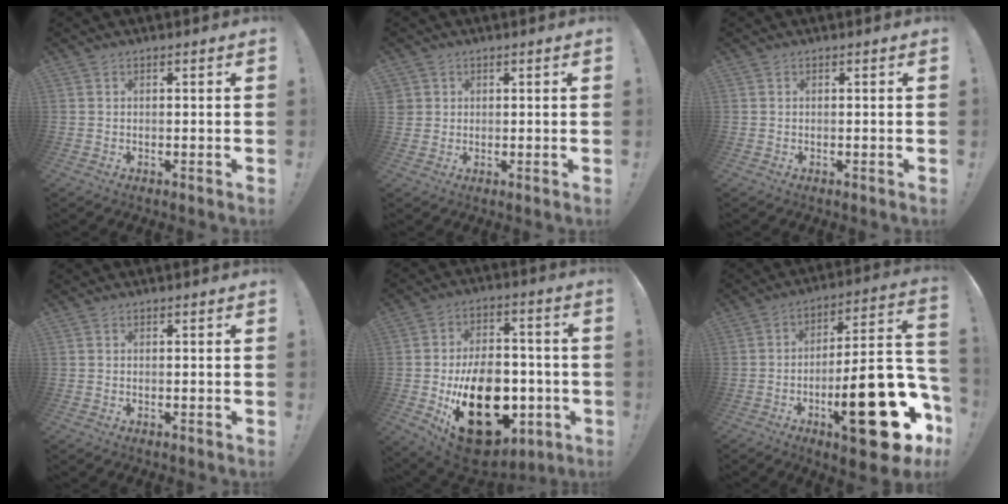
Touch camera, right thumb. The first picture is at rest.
{"total": 2.3, "force": [0.9, 2.1, 0.2], "torque": [-0.005, -0.001, 0.019]}
{"total": 0.0}
{"total": 0.0}
{"total": 25.4, "force": [-6.6, 17.5, 17.2], "torque": [-0.257, 0.036, -0.073]}
{"total": 27.6, "force": [-11.0, 8.2, 23.9], "torque": [-0.332, 0.055, -0.166]}